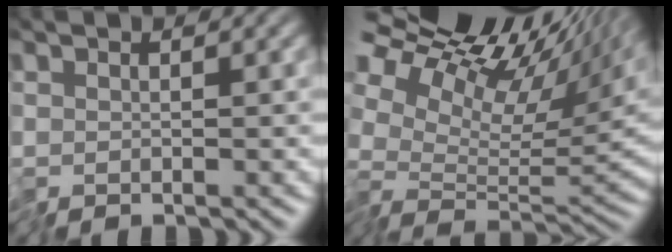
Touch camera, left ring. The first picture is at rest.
{"total": 14.0, "force": [8.4, 6.3, 9.2], "torque": [-0.184, 0.040, 0.143]}